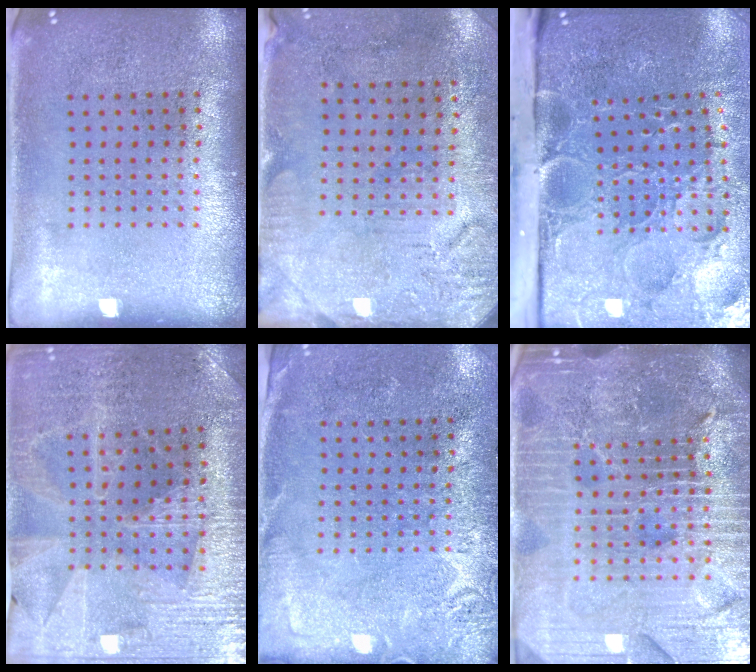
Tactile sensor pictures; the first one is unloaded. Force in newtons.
{"total": 3.2, "press": 2.6, "slide": 1.8}
{"total": 5.5, "press": 4.2, "slide": 3.5}
{"total": 2.9, "press": 2.9, "slide": 0.6}
{"total": 2.7, "press": 2.4, "slide": 1.1}
{"total": 6.5, "press": 5.7, "slide": 3.1}